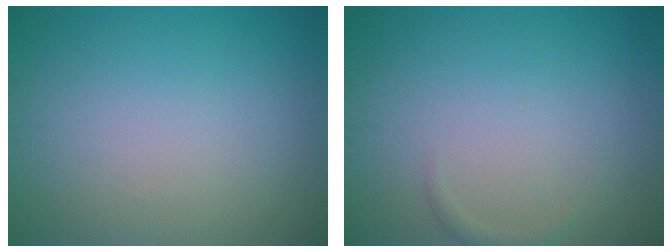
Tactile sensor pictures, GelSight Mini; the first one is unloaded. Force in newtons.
{"total": 0.7, "press": 0.7, "slide": 0.0}